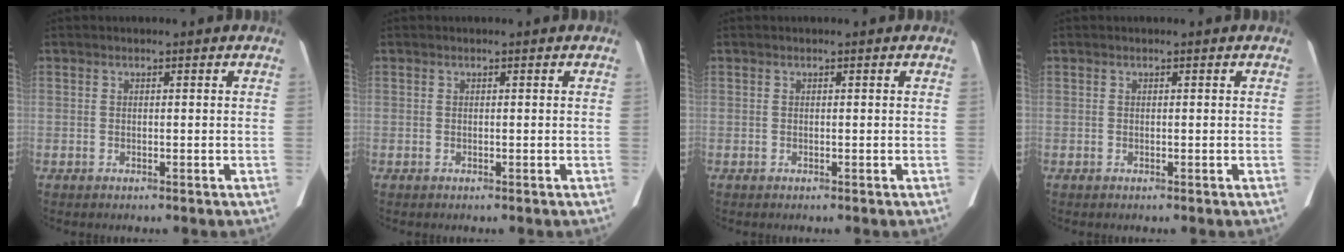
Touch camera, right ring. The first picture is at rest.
{"total": 0.0}
{"total": 0.0}
{"total": 0.0}